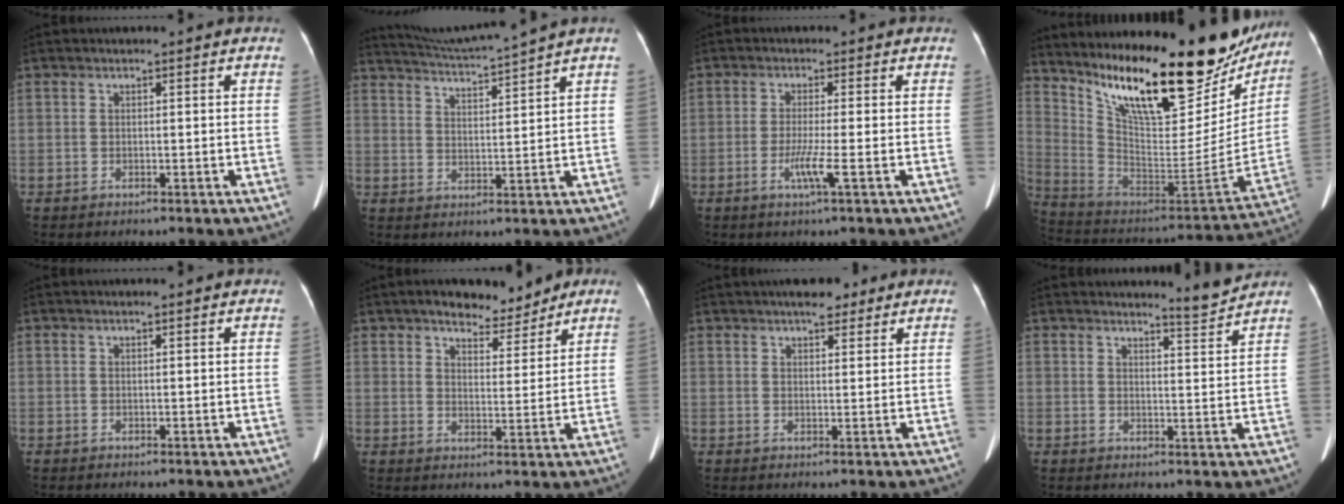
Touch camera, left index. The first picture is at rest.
{"total": 8.9, "force": [8.1, -2.6, 2.5], "torque": [-0.053, -0.008, 0.139]}
{"total": 3.5, "force": [-1.2, -0.7, 3.2], "torque": [-0.070, -0.009, -0.024]}
{"total": 28.9, "force": [21.2, 9.1, 17.3], "torque": [-0.282, -0.025, 0.323]}
{"total": 1.5, "force": [1.4, 0.1, 0.6], "torque": [-0.012, 0.015, 0.019]}
{"total": 7.1, "force": [5.7, 2.7, 3.2], "torque": [-0.038, 0.007, 0.089]}
{"total": 5.0, "force": [3.9, 1.6, 2.7], "torque": [-0.039, 0.015, 0.057]}
{"total": 3.5, "force": [3.4, -0.9, -0.1], "torque": [-0.013, -0.026, 0.049]}